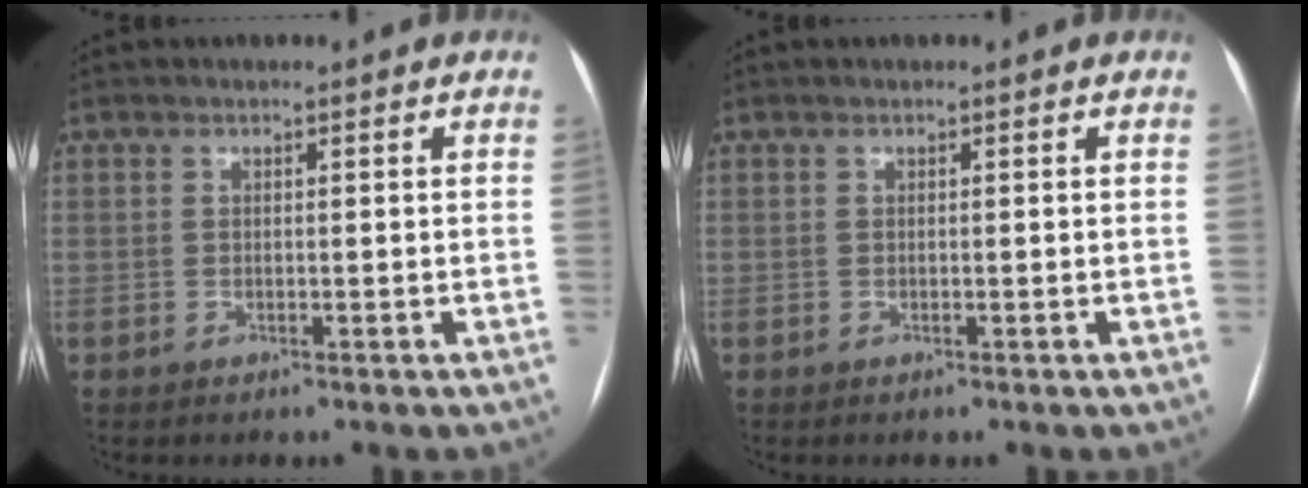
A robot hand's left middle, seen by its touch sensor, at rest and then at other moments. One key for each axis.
{"total": 0.0}